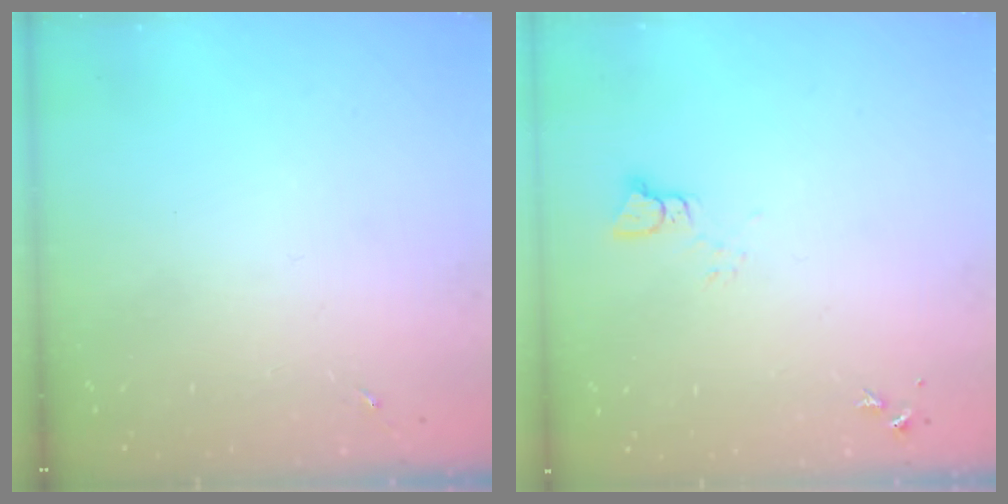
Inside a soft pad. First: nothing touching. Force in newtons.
{"total": 2.5, "press": 2.5, "slide": 0.1}